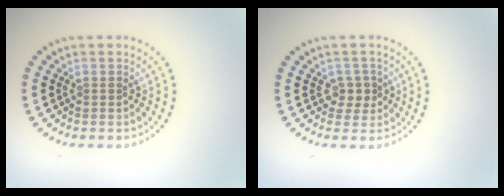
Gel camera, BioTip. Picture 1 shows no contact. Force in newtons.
{"total": 1.9, "press": 1.8, "slide": 0.7}